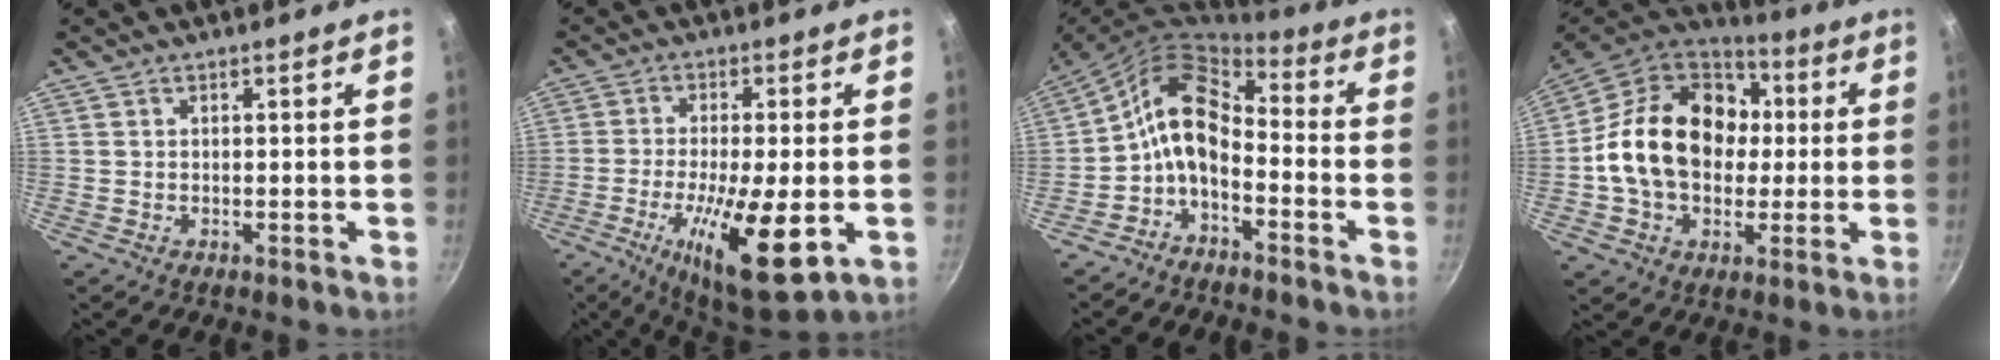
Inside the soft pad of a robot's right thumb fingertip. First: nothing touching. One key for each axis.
{"total": 16.0, "fx": -4.7, "fy": 4.3, "fz": 14.6, "tx": -0.249, "ty": -0.003, "tz": -0.075}
{"total": 11.5, "fx": -2.6, "fy": 6.9, "fz": 8.8, "tx": -0.164, "ty": 0.059, "tz": -0.065}
{"total": 22.9, "fx": 1.0, "fy": 17.2, "fz": 15.2, "tx": -0.237, "ty": 0.039, "tz": 0.009}